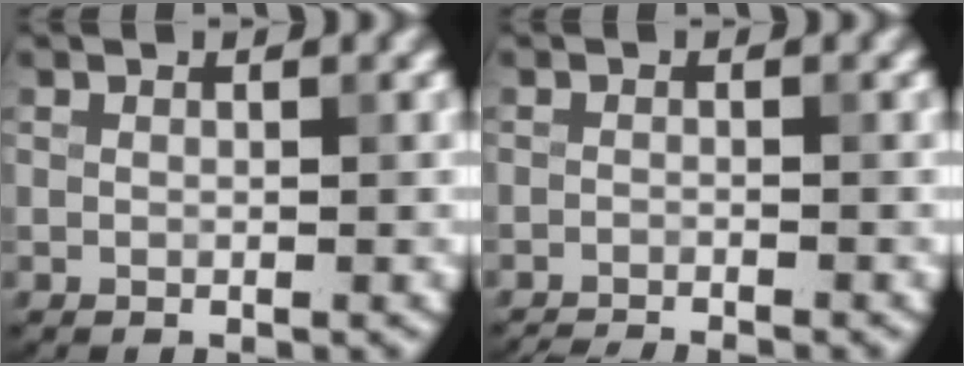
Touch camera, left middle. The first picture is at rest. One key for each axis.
{"total": 3.3, "fx": -3.2, "fy": 0.3, "fz": 0.8, "tx": -0.014, "ty": -0.012, "tz": -0.051}